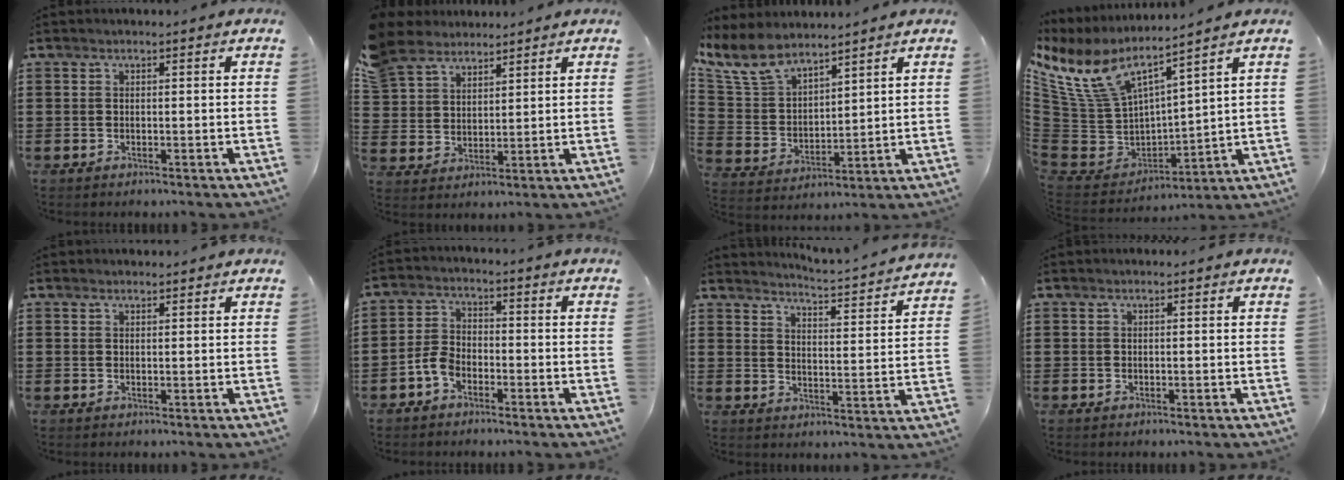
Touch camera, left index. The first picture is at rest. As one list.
[{"total": 6.8, "force": [5.9, 3.3, 1.0], "torque": [-0.052, -0.011, 0.113]}, {"total": 8.1, "force": [6.7, 3.1, 3.3], "torque": [-0.095, -0.023, 0.124]}, {"total": 9.3, "force": [6.9, 3.8, 5.1], "torque": [-0.146, -0.045, 0.123]}, {"total": 1.0, "force": [0.9, 0.2, 0.1], "torque": [-0.004, 0.001, 0.019]}, {"total": 3.9, "force": [-2.3, 2.2, 2.2], "torque": [-0.062, 0.004, -0.050]}, {"total": 3.1, "force": [3.0, -0.8, 0.3], "torque": [-0.019, -0.039, 0.041]}, {"total": 0.0}]